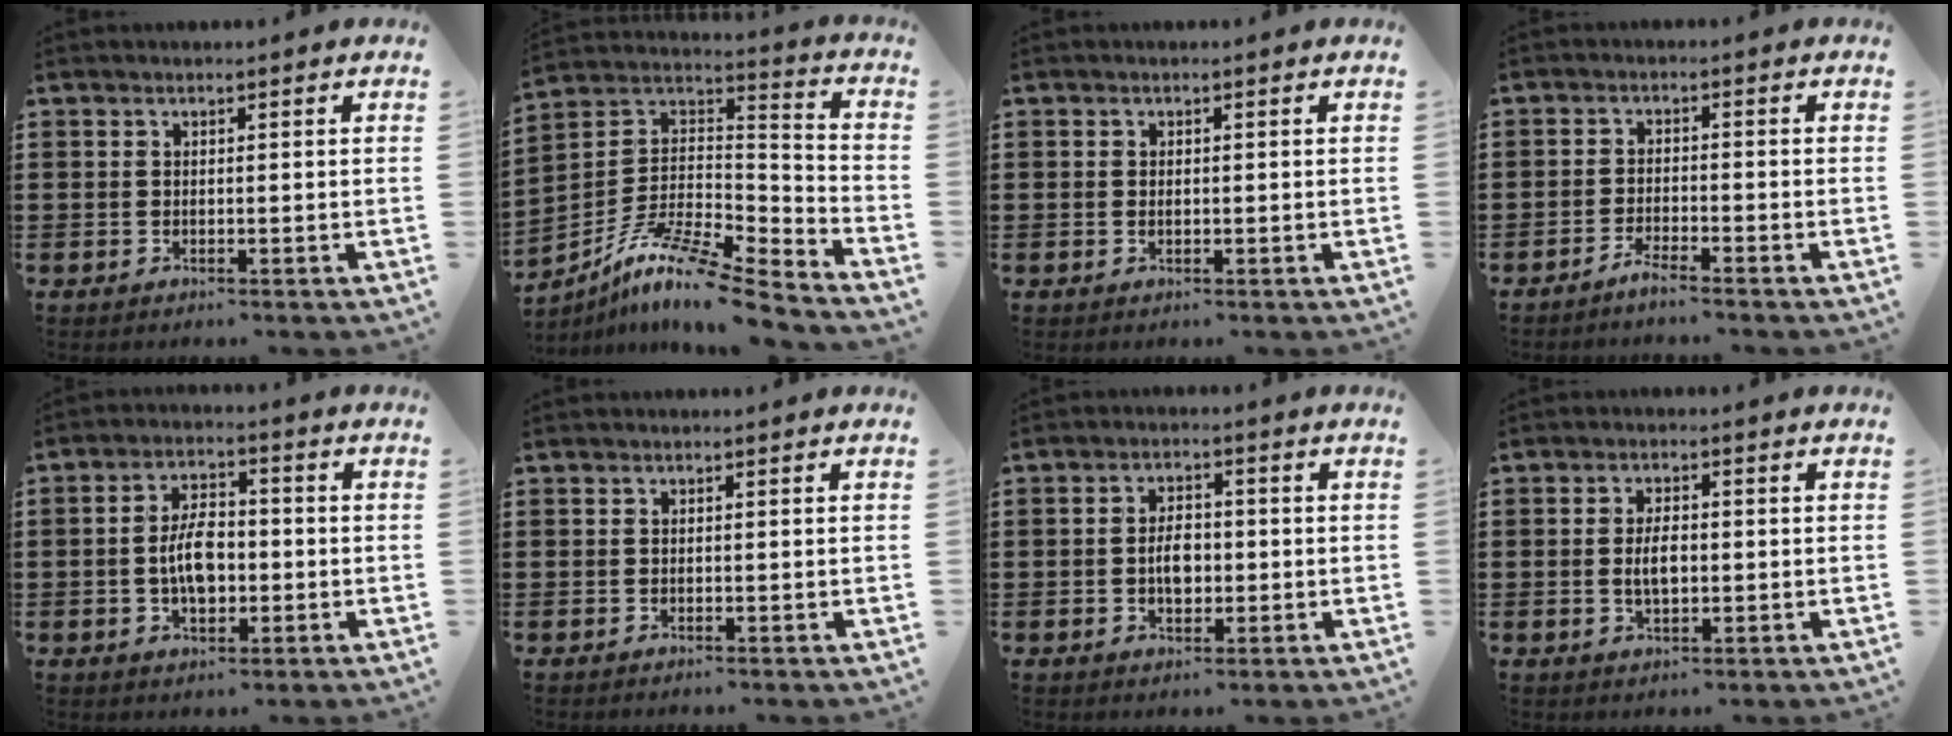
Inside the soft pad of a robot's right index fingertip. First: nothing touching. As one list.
[{"total": 10.9, "force": [-8.6, 1.5, 6.5], "torque": [-0.126, 0.007, -0.173]}, {"total": 0.6, "force": [0.0, 0.3, 0.5], "torque": [-0.012, 0.001, 0.000]}, {"total": 2.3, "force": [-2.1, -0.3, 0.6], "torque": [-0.011, 0.001, -0.041]}, {"total": 6.2, "force": [-0.8, 3.3, 5.2], "torque": [-0.096, 0.002, -0.015]}, {"total": 0.0}, {"total": 3.9, "force": [-0.3, 2.2, 3.2], "torque": [-0.057, 0.000, -0.008]}, {"total": 3.7, "force": [-0.1, 1.7, 3.3], "torque": [-0.063, 0.004, -0.003]}]